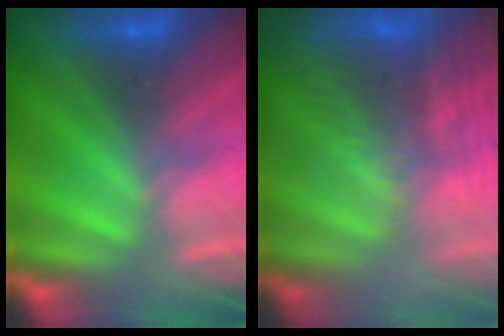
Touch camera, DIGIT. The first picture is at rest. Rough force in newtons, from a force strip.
{"total": 8.7}